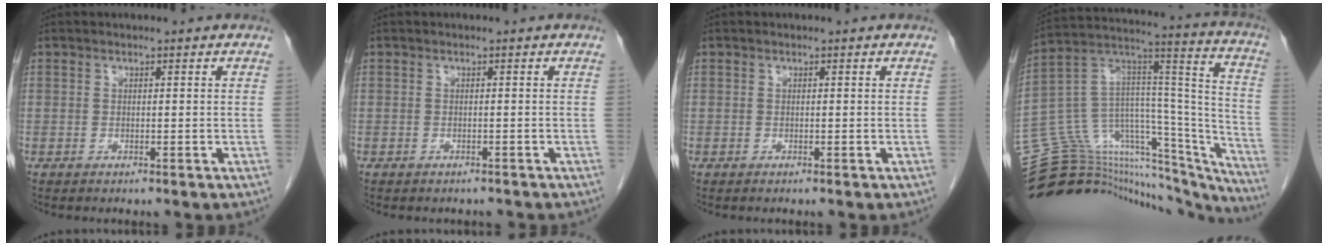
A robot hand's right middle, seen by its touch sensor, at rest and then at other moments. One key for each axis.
{"total": 1.7, "fx": -1.6, "fy": 0.7, "fz": 0.3, "tx": -0.013, "ty": -0.002, "tz": -0.020}
{"total": 0.0}
{"total": 36.0, "fx": -32.7, "fy": 9.4, "fz": 11.8, "tx": -0.146, "ty": 0.041, "tz": -0.453}